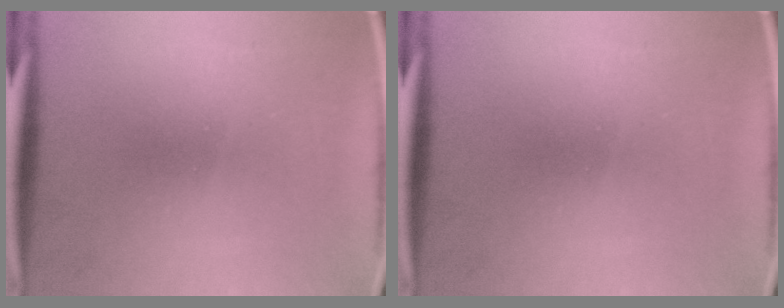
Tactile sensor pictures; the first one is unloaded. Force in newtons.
{"total": 0.0}